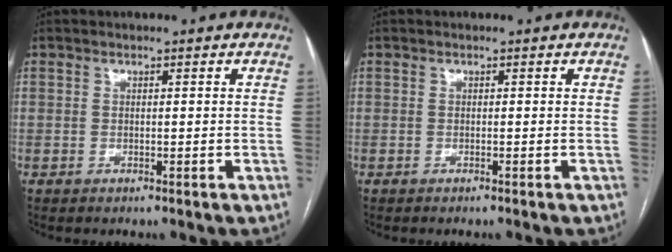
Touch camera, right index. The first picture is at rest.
{"total": 0.0}